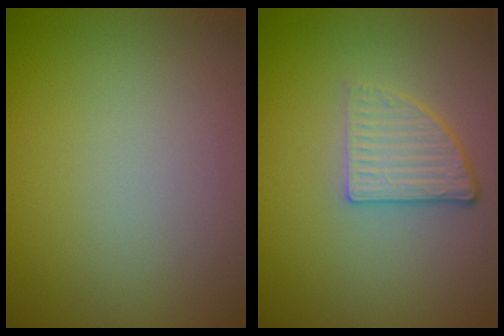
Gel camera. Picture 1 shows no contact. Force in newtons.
{"total": 3.0, "press": 2.3, "slide": 1.8}